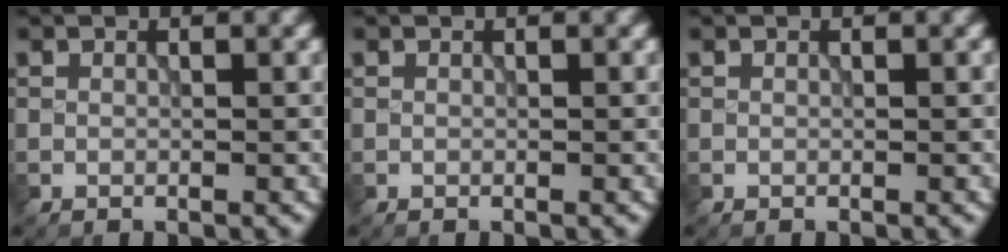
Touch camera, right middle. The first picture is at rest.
{"total": 0.0}
{"total": 0.0}